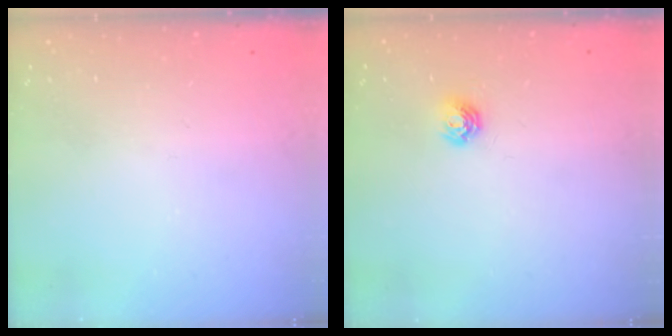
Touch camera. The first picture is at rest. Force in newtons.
{"total": 5.1, "press": 5.1, "slide": 0.5}